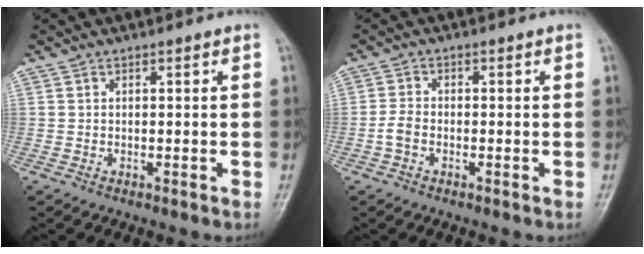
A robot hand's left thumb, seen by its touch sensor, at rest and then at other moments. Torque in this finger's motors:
{"motor_torque": [-0.03, -0.04, 0.53, 0.29, 0.02]}